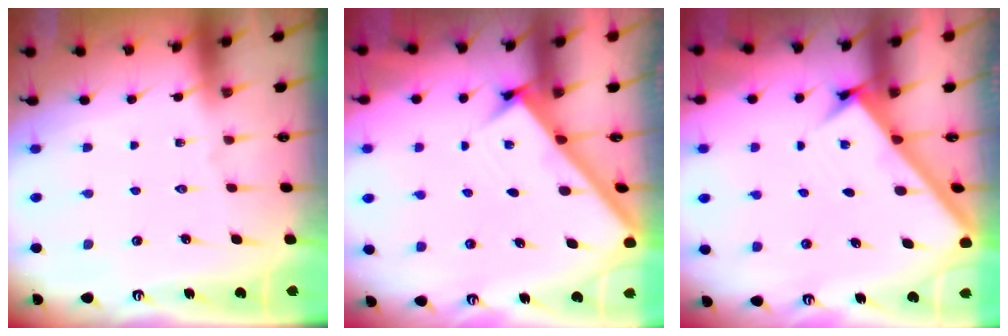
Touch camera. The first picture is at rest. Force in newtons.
{"total": 2.6, "press": 2.6, "slide": 0.3}
{"total": 2.8, "press": 2.7, "slide": 0.3}